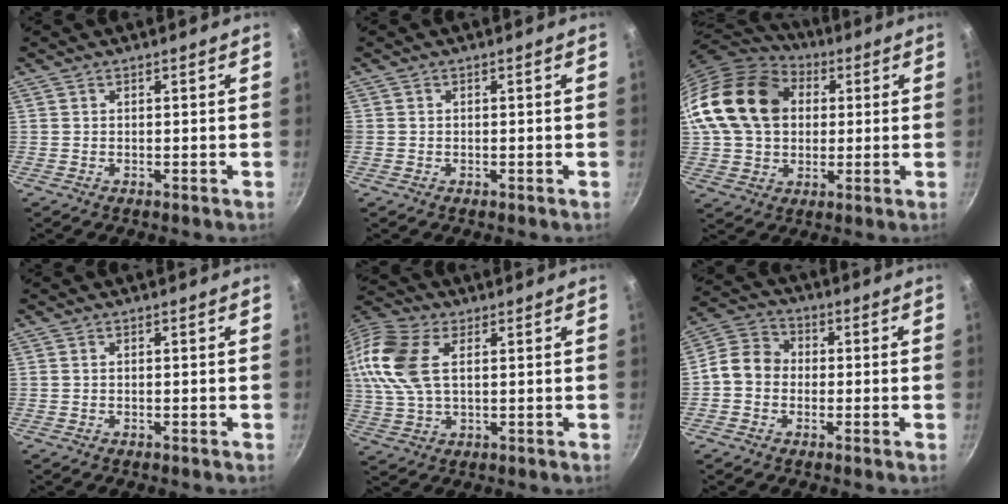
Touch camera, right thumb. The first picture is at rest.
{"total": 1.0, "force": [0.1, 0.9, 0.4], "torque": [-0.007, 0.004, -0.001]}
{"total": 19.8, "force": [4.0, 15.0, 12.2], "torque": [-0.201, 0.021, 0.066]}
{"total": 0.0}
{"total": 15.3, "force": [3.9, 9.1, 11.7], "torque": [-0.250, 0.013, 0.069]}
{"total": 7.2, "force": [-0.9, 6.1, 3.7], "torque": [-0.044, 0.020, -0.040]}